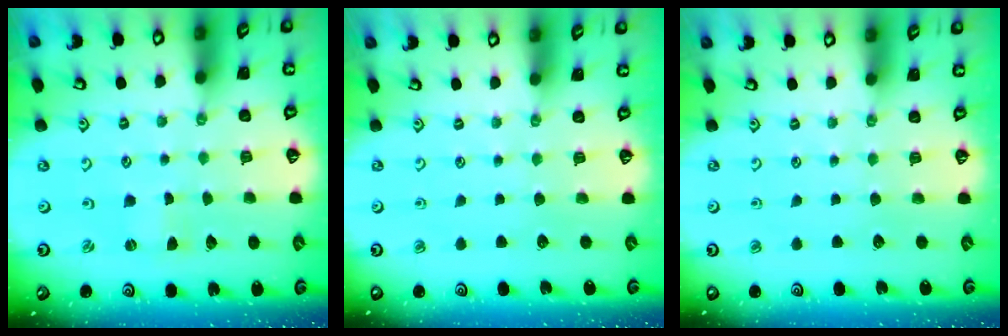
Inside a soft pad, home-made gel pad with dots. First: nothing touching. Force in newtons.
{"total": 0.0}
{"total": 0.0}